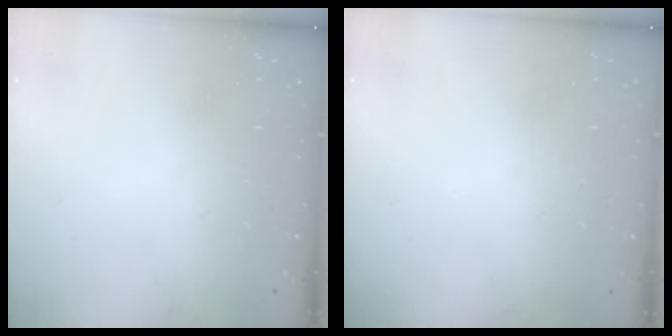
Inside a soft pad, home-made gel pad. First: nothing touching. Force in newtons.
{"total": 0.0}